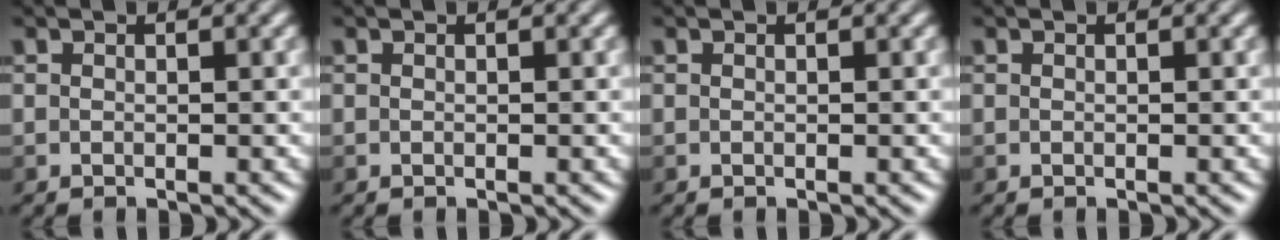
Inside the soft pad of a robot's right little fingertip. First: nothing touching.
{"total": 0.0}
{"total": 0.0}
{"total": 0.0}